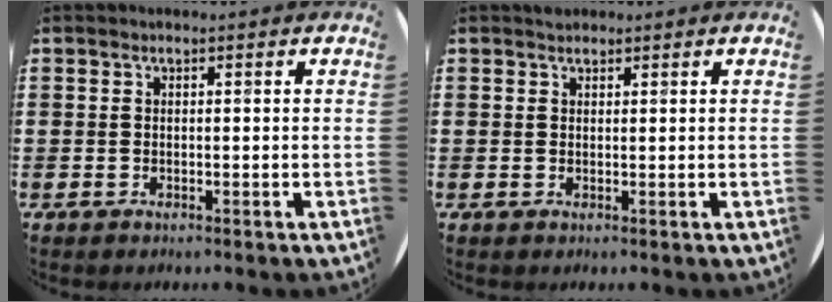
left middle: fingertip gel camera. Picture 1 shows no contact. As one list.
[{"total": 0.8, "force": [0.7, 0.3, 0.0], "torque": [0.007, -0.001, 0.013]}]